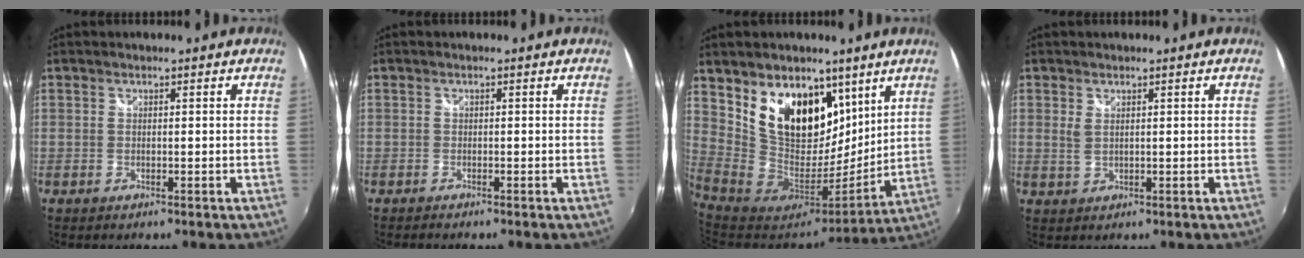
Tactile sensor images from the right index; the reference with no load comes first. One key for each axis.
{"total": 1.2, "fx": -1.1, "fy": 0.3, "fz": 0.3, "tx": -0.011, "ty": -0.007, "tz": -0.022}
{"total": 18.9, "fx": 10.5, "fy": 11.7, "fz": 10.5, "tx": -0.202, "ty": 0.000, "tz": 0.199}
{"total": 1.8, "fx": 0.8, "fy": 0.8, "fz": 1.4, "tx": -0.027, "ty": -0.002, "tz": 0.014}